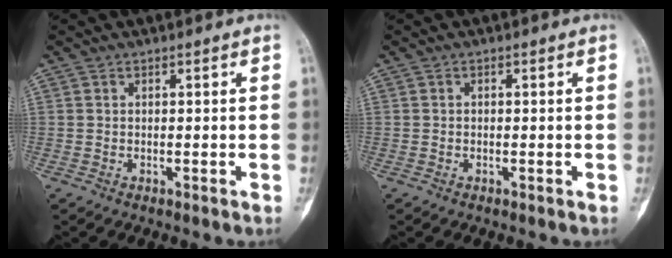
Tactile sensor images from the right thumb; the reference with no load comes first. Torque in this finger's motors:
{"motor_torque": [-0.29, -0.23, 0.03, -0.01, -0.01]}